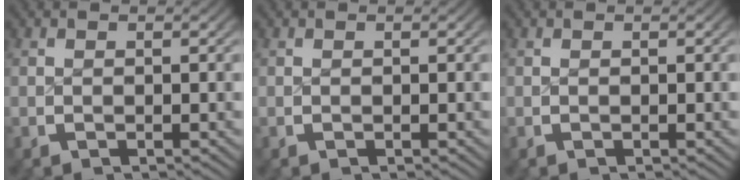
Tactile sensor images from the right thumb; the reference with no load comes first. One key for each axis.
{"total": 0.0}
{"total": 0.0}